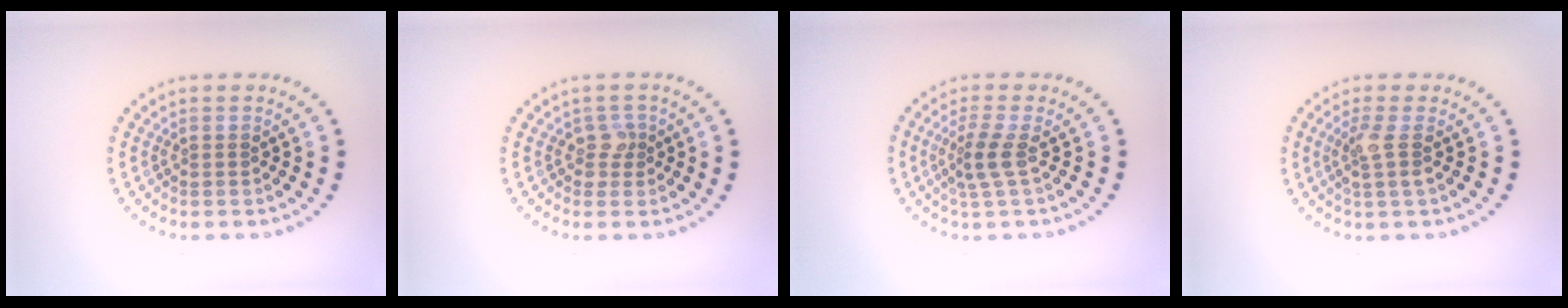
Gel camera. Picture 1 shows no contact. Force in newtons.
{"total": 1.3, "press": 1.0, "slide": 0.8}
{"total": 2.2, "press": 1.8, "slide": 1.4}
{"total": 2.0, "press": 1.6, "slide": 1.2}